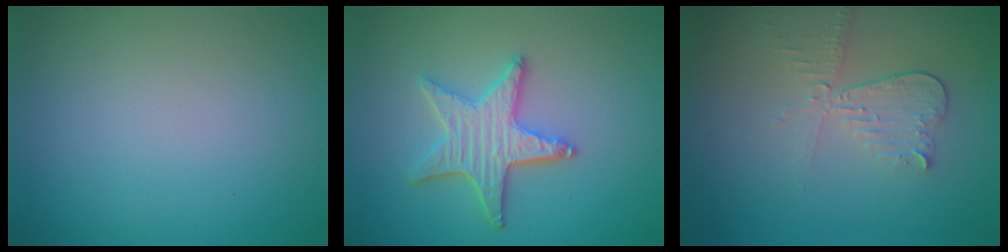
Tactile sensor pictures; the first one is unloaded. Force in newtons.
{"total": 4.2, "press": 3.8, "slide": 1.7}
{"total": 3.0, "press": 2.6, "slide": 1.5}